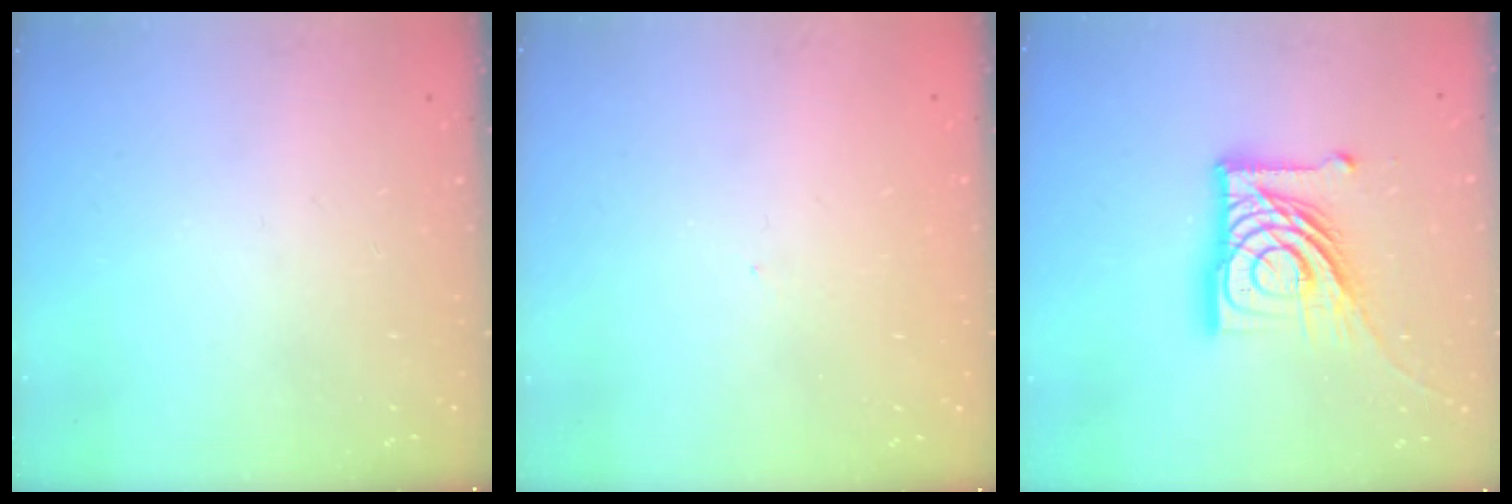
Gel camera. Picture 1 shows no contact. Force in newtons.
{"total": 2.0, "press": 2.0, "slide": 0.3}
{"total": 20.5, "press": 20.4, "slide": 2.4}